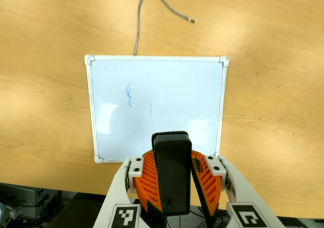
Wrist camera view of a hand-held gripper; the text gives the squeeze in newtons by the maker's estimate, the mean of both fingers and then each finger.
{"total": 9.4, "left": 9.7, "right": 9.0}